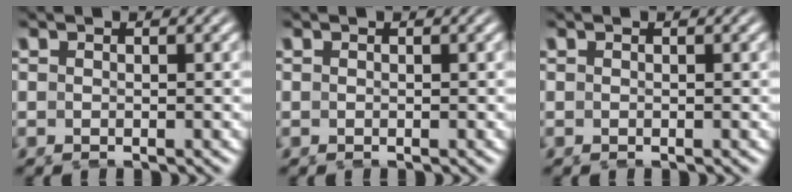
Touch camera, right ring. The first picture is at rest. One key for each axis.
{"total": 0.0}
{"total": 0.0}